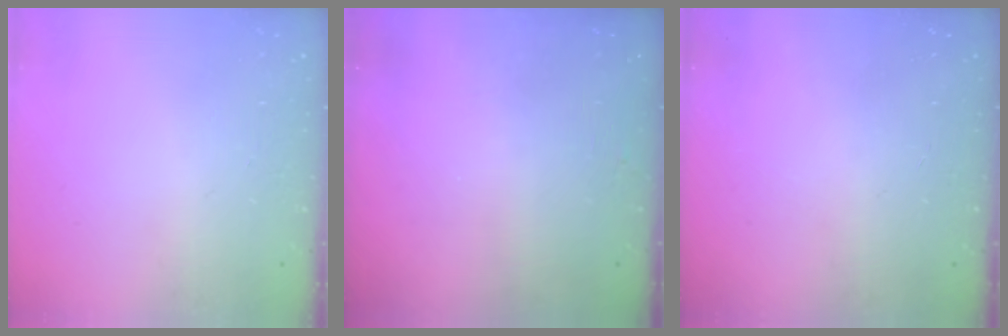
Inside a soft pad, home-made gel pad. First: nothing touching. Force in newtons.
{"total": 2.5, "press": 2.5, "slide": 0.2}
{"total": 0.0}